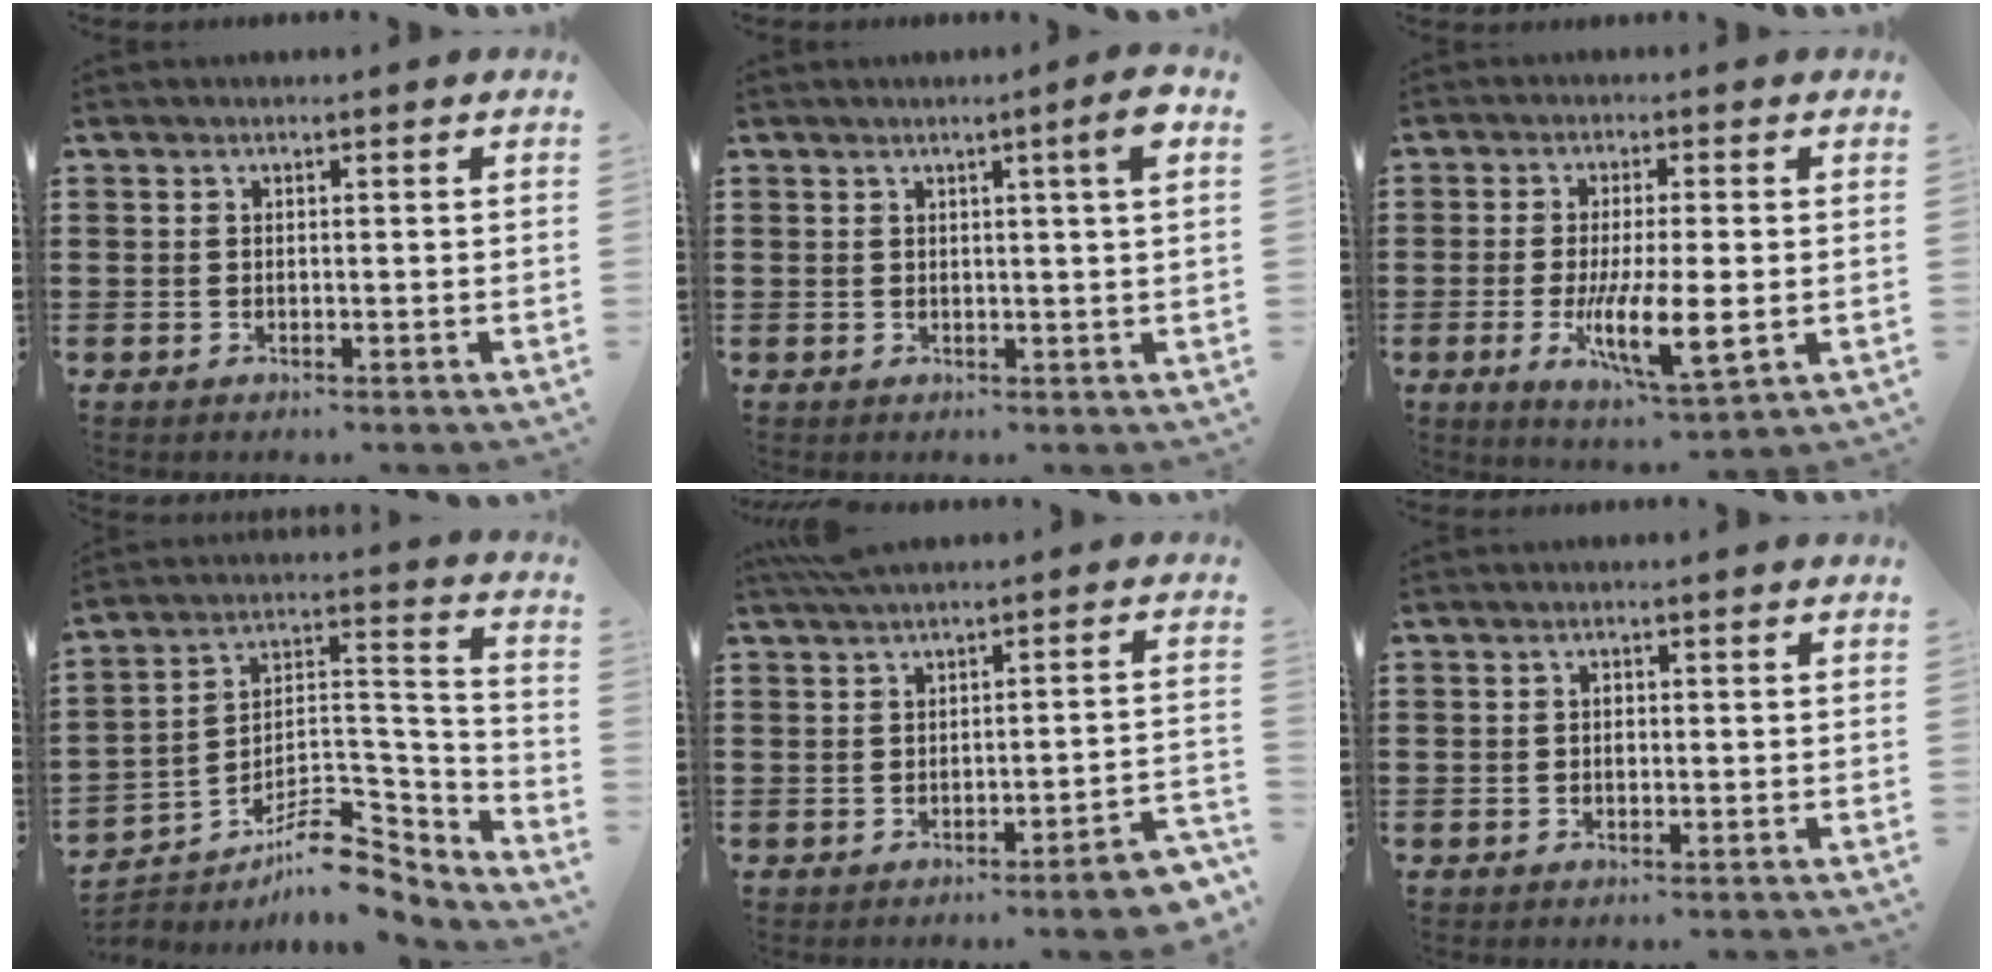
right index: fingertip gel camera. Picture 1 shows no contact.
{"total": 3.6, "force": [1.6, -0.3, 3.2], "torque": [-0.048, -0.009, 0.020]}
{"total": 9.1, "force": [-1.5, 2.6, 8.6], "torque": [-0.157, -0.016, -0.025]}
{"total": 9.1, "force": [-6.8, 4.0, 4.5], "torque": [-0.074, 0.016, -0.127]}
{"total": 4.4, "force": [-1.8, -0.4, 4.0], "torque": [-0.070, -0.017, -0.034]}
{"total": 1.0, "force": [-0.1, 0.6, 0.7], "torque": [-0.017, 0.001, -0.001]}